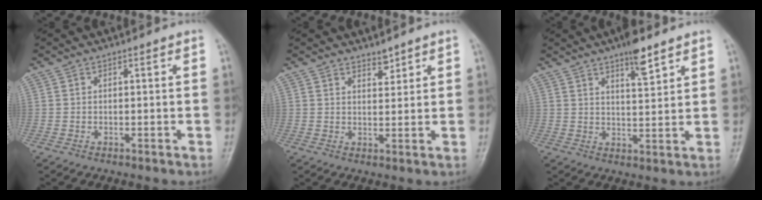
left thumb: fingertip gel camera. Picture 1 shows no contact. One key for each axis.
{"total": 2.3, "fx": 2.0, "fy": 0.9, "fz": 0.7, "tx": 0.003, "ty": -0.017, "tz": 0.033}
{"total": 6.2, "fx": 4.3, "fy": 1.5, "fz": 4.2, "tx": -0.056, "ty": -0.026, "tz": 0.067}